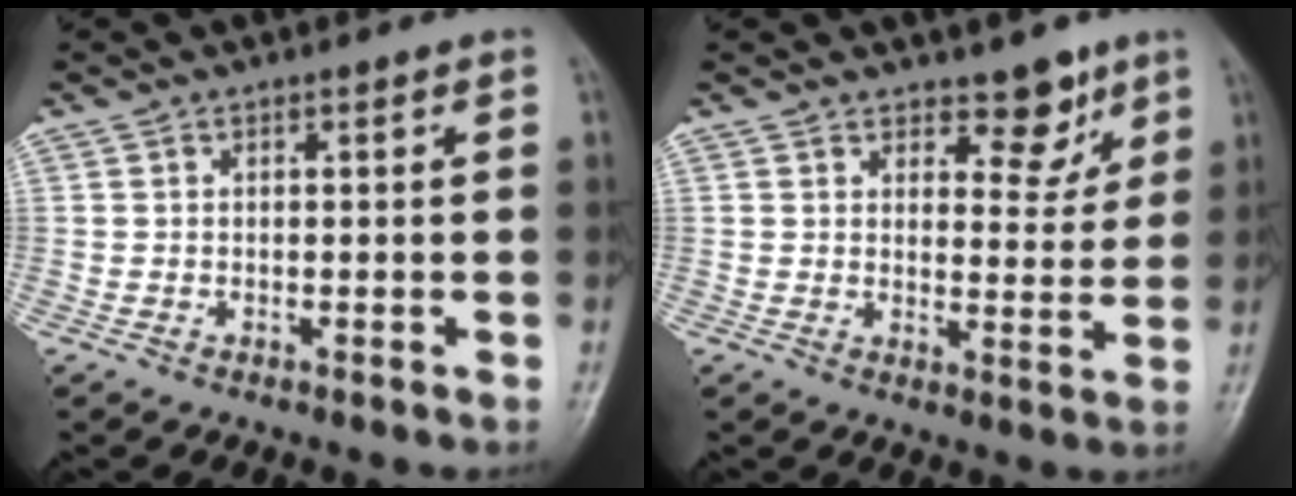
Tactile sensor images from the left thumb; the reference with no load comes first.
{"total": 6.3, "force": [4.4, 3.4, 2.8], "torque": [-0.002, -0.030, 0.062]}